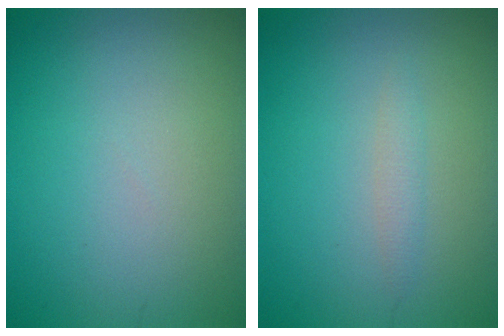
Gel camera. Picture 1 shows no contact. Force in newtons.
{"total": 1.1, "press": 1.1, "slide": 0.1}